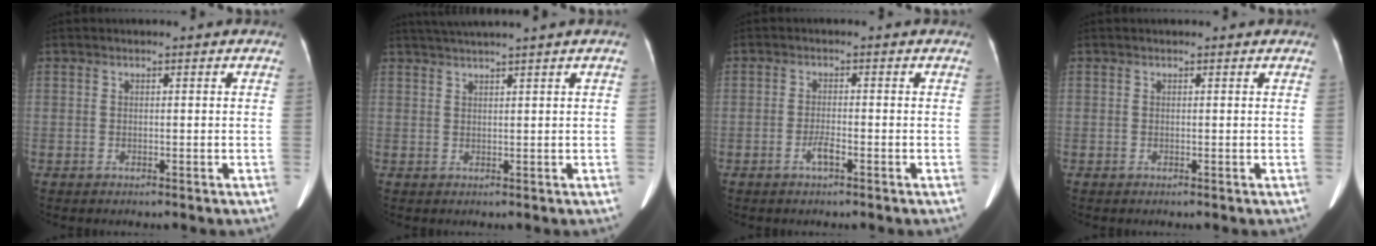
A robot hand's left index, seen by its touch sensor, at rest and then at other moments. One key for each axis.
{"total": 5.0, "fx": 4.1, "fy": -1.5, "fz": 2.5, "tx": -0.037, "ty": 0.020, "tz": 0.073}
{"total": 1.9, "fx": -1.1, "fy": 0.2, "fz": 1.5, "tx": -0.032, "ty": -0.001, "tz": -0.021}
{"total": 0.5, "fx": 0.4, "fy": 0.4, "fz": 0.1, "tx": -0.003, "ty": 0.011, "tz": 0.005}